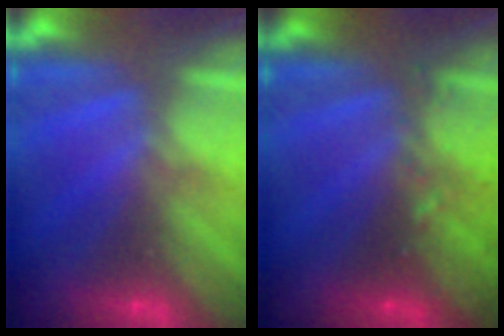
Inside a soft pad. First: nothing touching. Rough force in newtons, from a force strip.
{"total": 2.9}